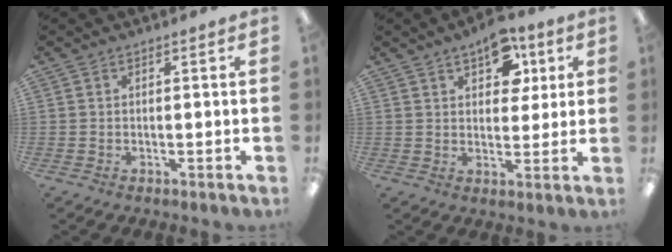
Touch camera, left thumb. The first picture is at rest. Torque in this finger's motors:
{"motor_torque": [0.03, 0.23, 0.20, 0.11, 0.02]}